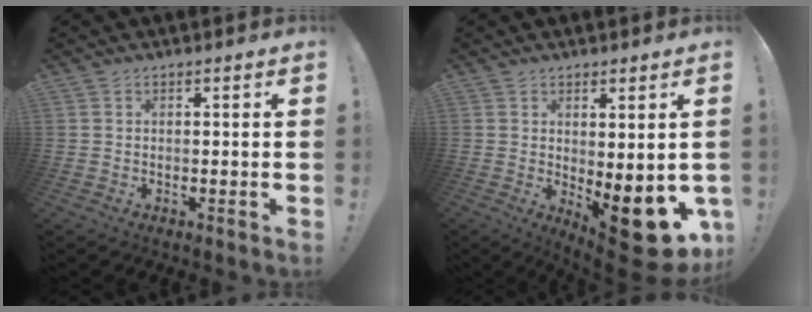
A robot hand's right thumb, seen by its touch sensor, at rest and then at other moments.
{"total": 13.1, "force": [-4.0, 4.3, 11.7], "torque": [-0.105, -0.004, -0.050]}